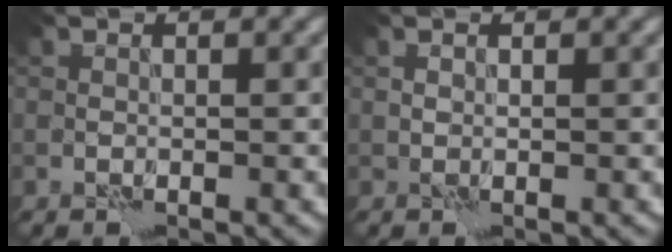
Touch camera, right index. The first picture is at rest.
{"total": 0.0}